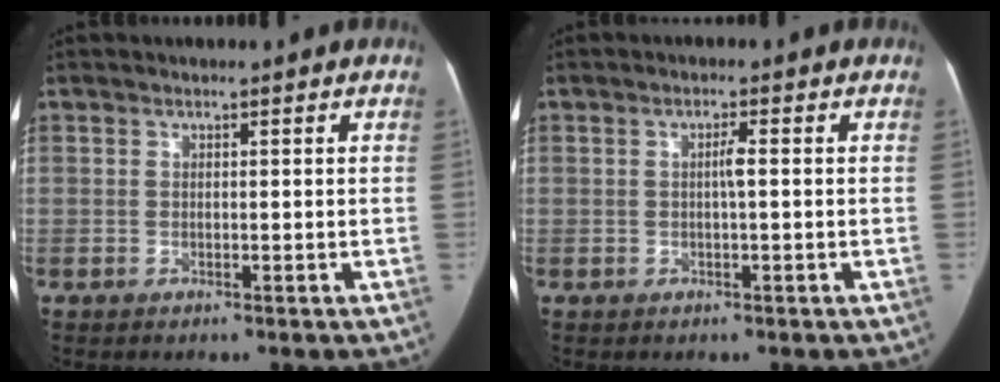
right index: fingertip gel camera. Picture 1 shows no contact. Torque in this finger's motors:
{"motor_torque": [0.13, 0.10, 0.02, 0.01]}